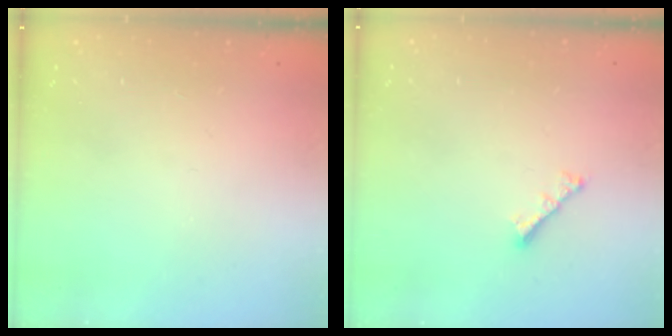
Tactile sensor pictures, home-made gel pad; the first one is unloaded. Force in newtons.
{"total": 2.8, "press": 2.7, "slide": 0.6}